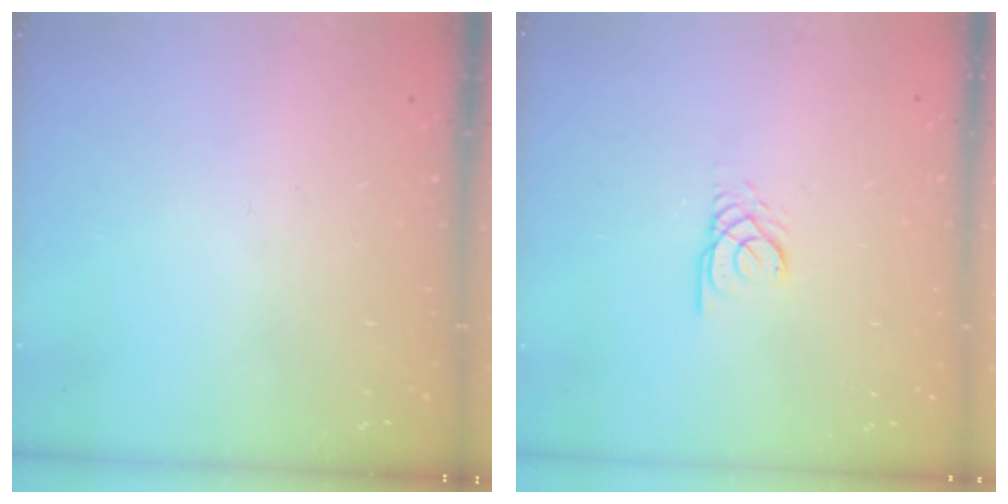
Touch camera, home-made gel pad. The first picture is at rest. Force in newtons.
{"total": 2.4, "press": 2.4, "slide": 0.1}